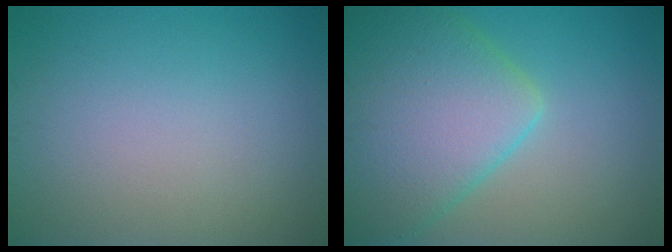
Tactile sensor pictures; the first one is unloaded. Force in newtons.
{"total": 9.6, "press": 9.6, "slide": 0.5}